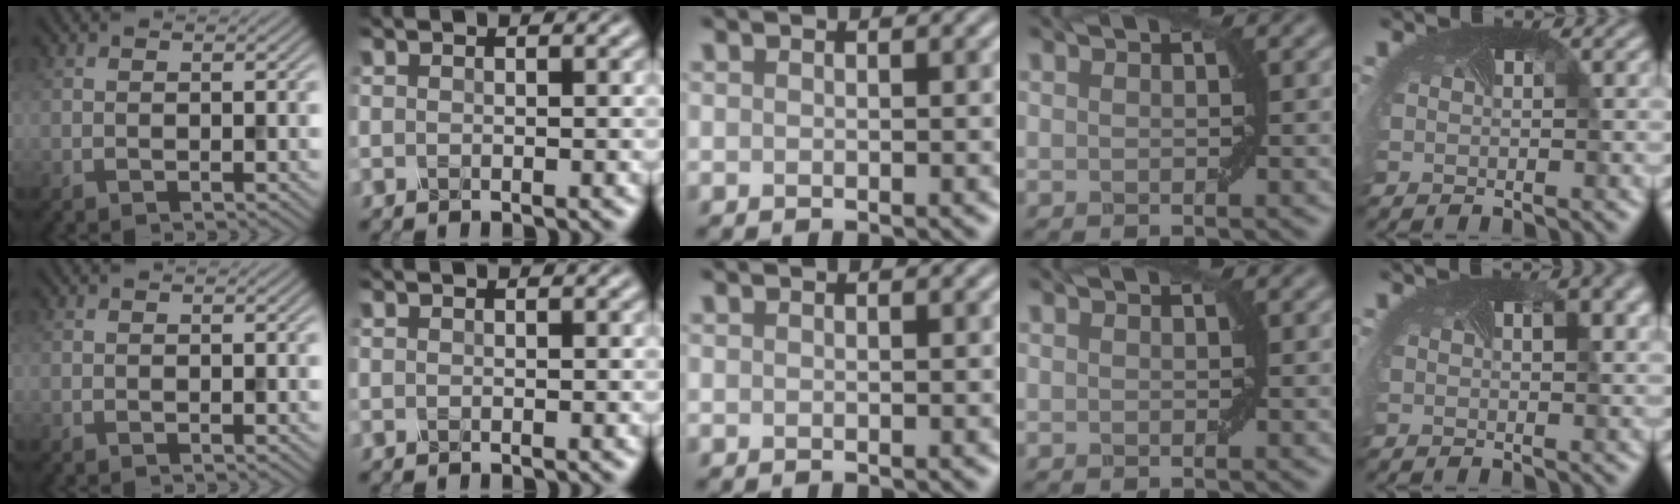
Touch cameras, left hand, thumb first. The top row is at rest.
{"little": {"total": 2.7, "force": [1.1, 0.9, 2.3], "torque": [-0.024, 0.000, 0.013]}}